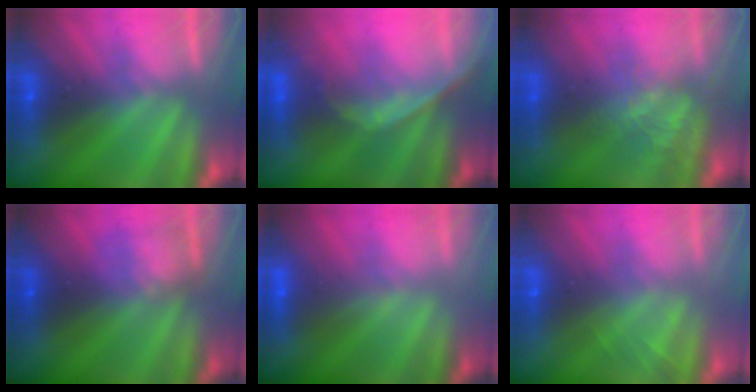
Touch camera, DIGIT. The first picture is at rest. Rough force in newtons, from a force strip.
{"total": 1.1}
{"total": 4.4}
{"total": 2.3}
{"total": 2.3}
{"total": 2.0}